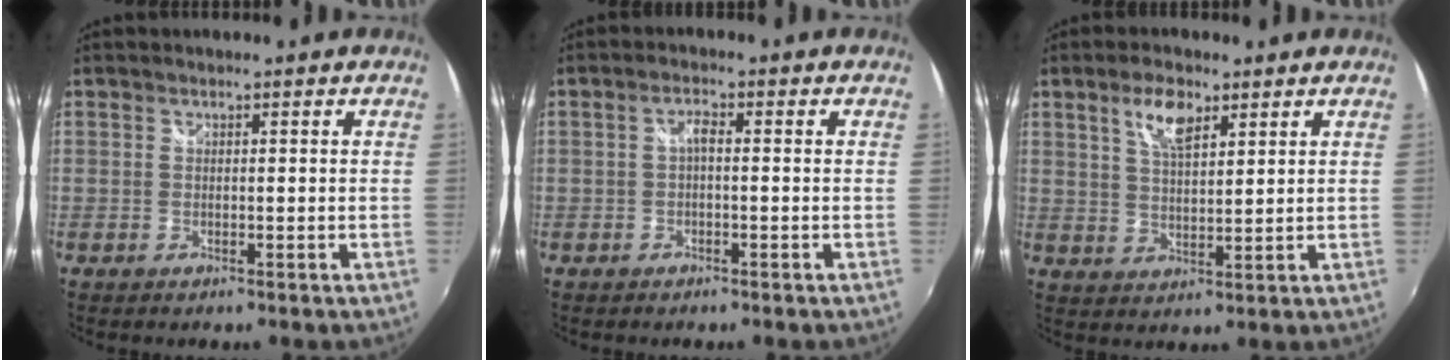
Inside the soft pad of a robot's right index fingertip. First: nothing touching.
{"total": 1.9, "force": [-0.4, 0.6, 1.7], "torque": [-0.034, 0.007, -0.009]}
{"total": 6.3, "force": [3.6, 2.6, 4.5], "torque": [-0.080, 0.008, 0.067]}